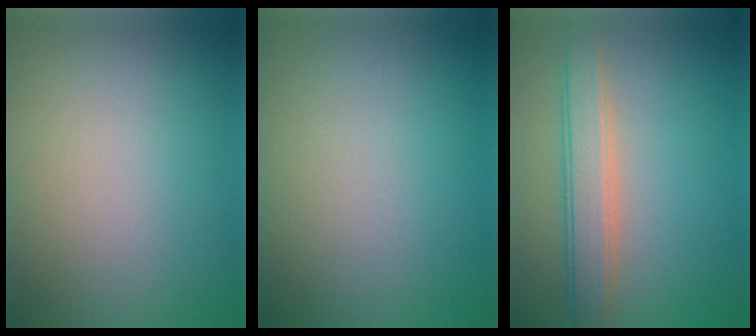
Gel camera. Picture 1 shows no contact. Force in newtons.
{"total": 0.0}
{"total": 4.0, "press": 4.0, "slide": 0.2}